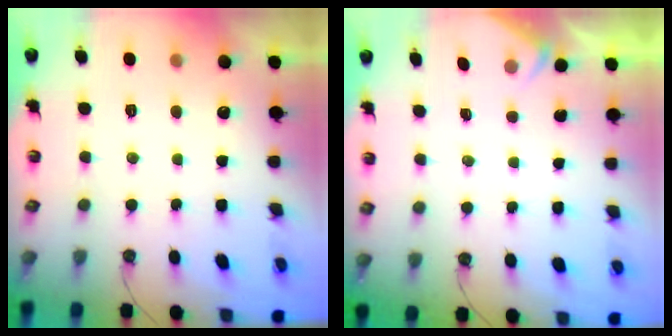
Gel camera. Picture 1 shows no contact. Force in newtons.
{"total": 2.2, "press": 2.1, "slide": 0.4}